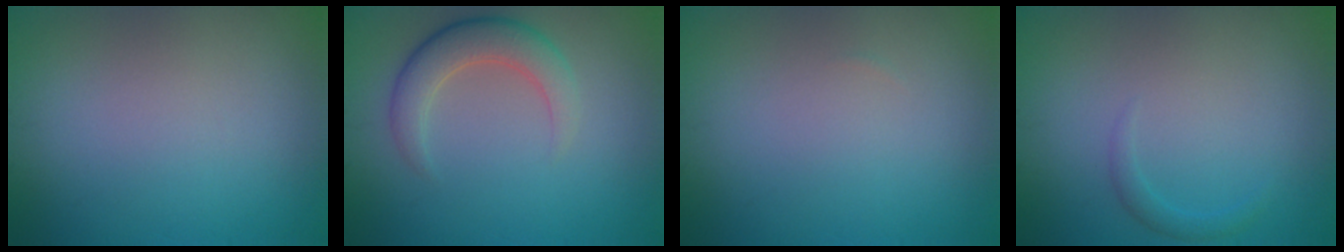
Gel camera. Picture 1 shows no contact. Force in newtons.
{"total": 3.8, "press": 3.8, "slide": 0.4}
{"total": 0.0}
{"total": 1.0, "press": 1.0, "slide": 0.1}